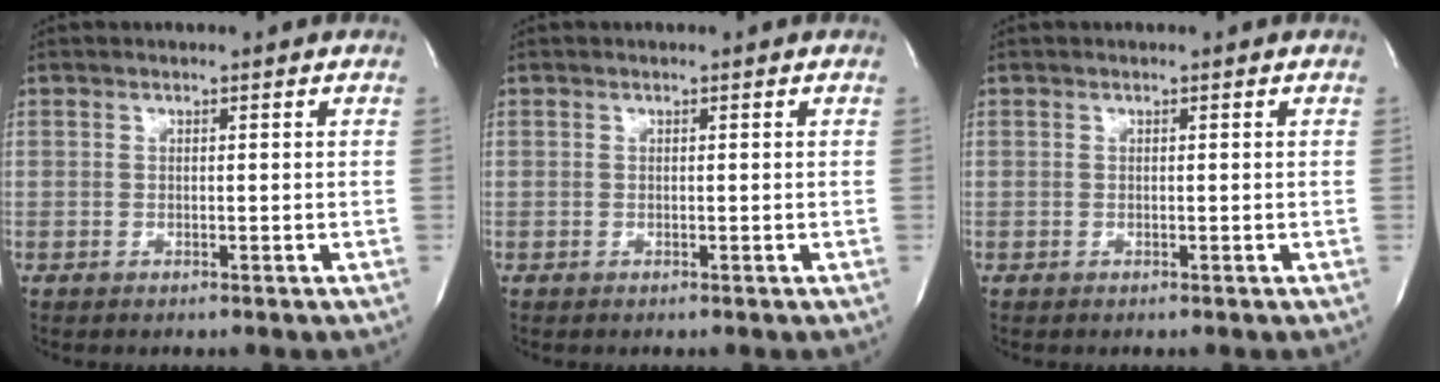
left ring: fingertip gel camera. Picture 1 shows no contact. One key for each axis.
{"total": 0.0}
{"total": 0.0}